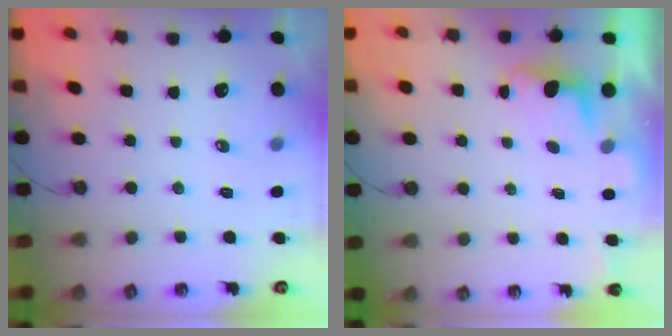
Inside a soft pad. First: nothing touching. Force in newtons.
{"total": 0.9, "press": 0.6, "slide": 0.7}